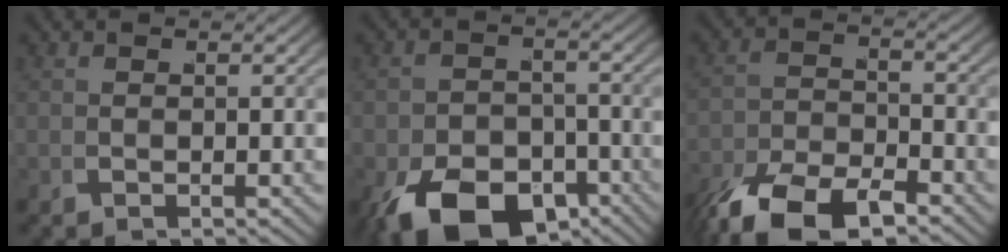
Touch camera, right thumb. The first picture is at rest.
{"total": 9.6, "force": [-6.0, 5.3, 5.3], "torque": [-0.067, -0.032, -0.084]}
{"total": 6.6, "force": [-5.5, 1.9, 3.0], "torque": [-0.028, -0.004, -0.097]}